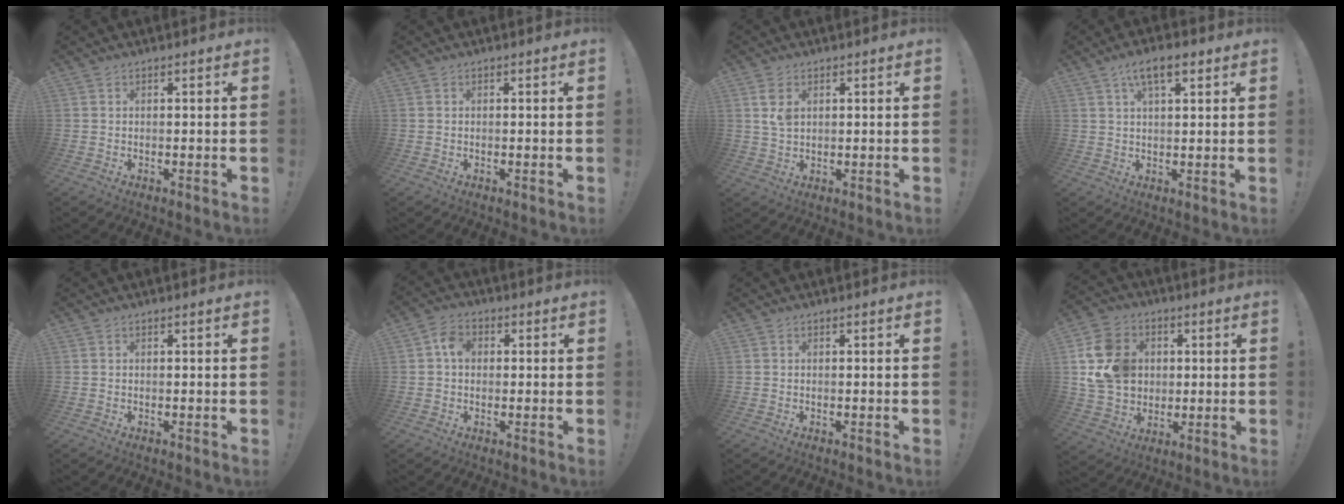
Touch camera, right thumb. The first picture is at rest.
{"total": 0.0}
{"total": 5.3, "force": [2.1, 3.3, 3.5], "torque": [-0.057, -0.008, 0.035]}
{"total": 7.3, "force": [3.8, 2.9, 5.5], "torque": [-0.087, -0.007, 0.065]}
{"total": 0.0}
{"total": 5.4, "force": [0.6, 4.0, 3.5], "torque": [-0.052, 0.011, 0.010]}
{"total": 0.0}
{"total": 16.6, "force": [2.3, 14.1, 8.4], "torque": [-0.132, -0.005, 0.051]}